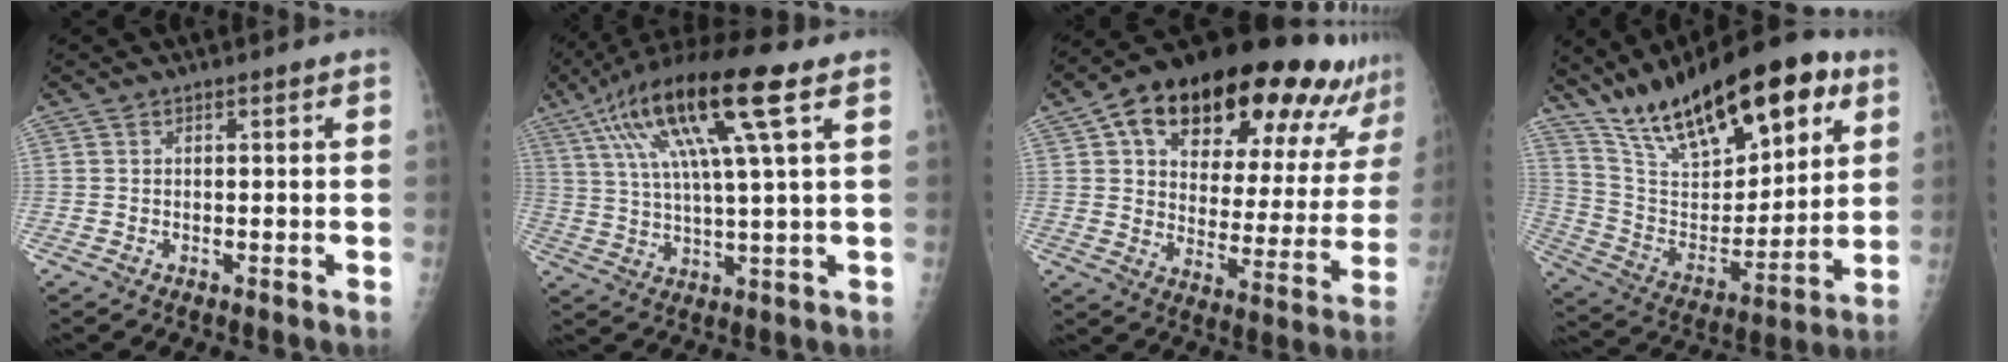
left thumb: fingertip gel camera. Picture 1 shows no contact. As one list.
[{"total": 18.4, "force": [7.8, 2.8, 16.5], "torque": [-0.314, 0.005, 0.134]}, {"total": 28.7, "force": [18.5, 11.5, 18.7], "torque": [-0.248, -0.038, 0.264]}, {"total": 26.4, "force": [15.9, 10.6, 18.2], "torque": [-0.256, -0.037, 0.277]}]